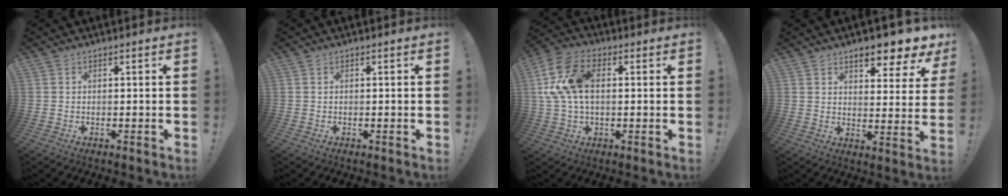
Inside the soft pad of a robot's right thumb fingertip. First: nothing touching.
{"total": 0.0}
{"total": 15.1, "force": [2.1, 9.7, 11.3], "torque": [-0.221, 0.006, 0.042]}
{"total": 7.8, "force": [6.5, 2.4, 3.8], "torque": [-0.039, -0.058, 0.111]}